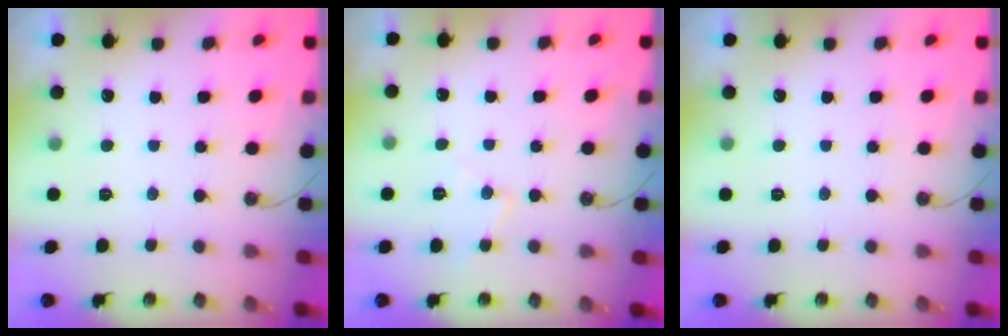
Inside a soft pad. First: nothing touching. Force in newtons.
{"total": 6.8, "press": 6.8, "slide": 0.4}
{"total": 0.0}